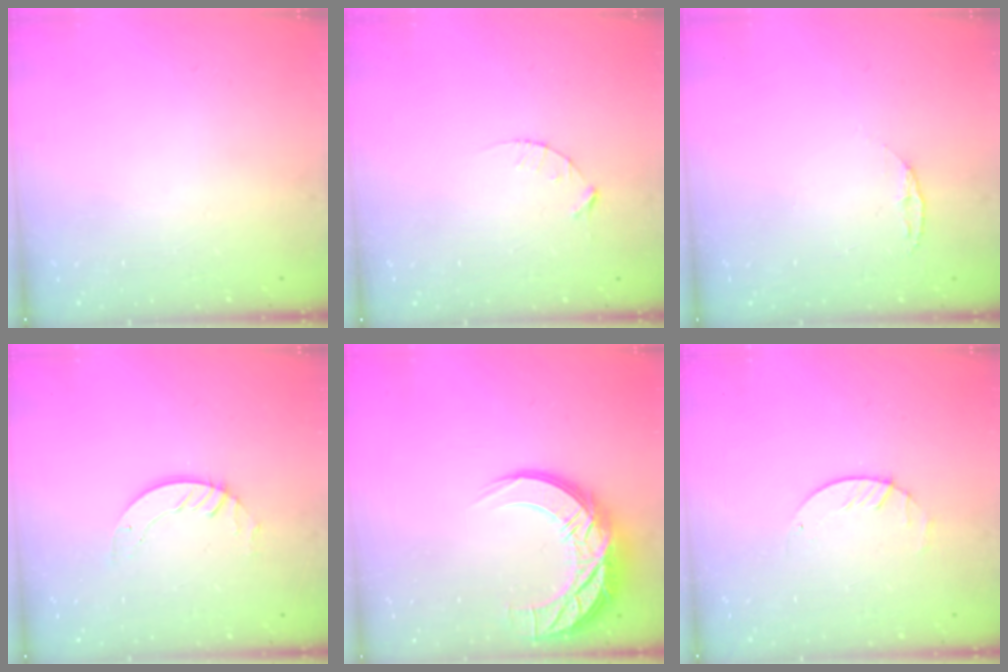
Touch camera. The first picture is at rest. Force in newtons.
{"total": 3.1, "press": 3.1, "slide": 0.4}
{"total": 4.1, "press": 4.1, "slide": 0.5}
{"total": 3.6, "press": 3.6, "slide": 0.4}
{"total": 15.9, "press": 15.9, "slide": 1.2}
{"total": 1.4, "press": 1.4, "slide": 0.2}